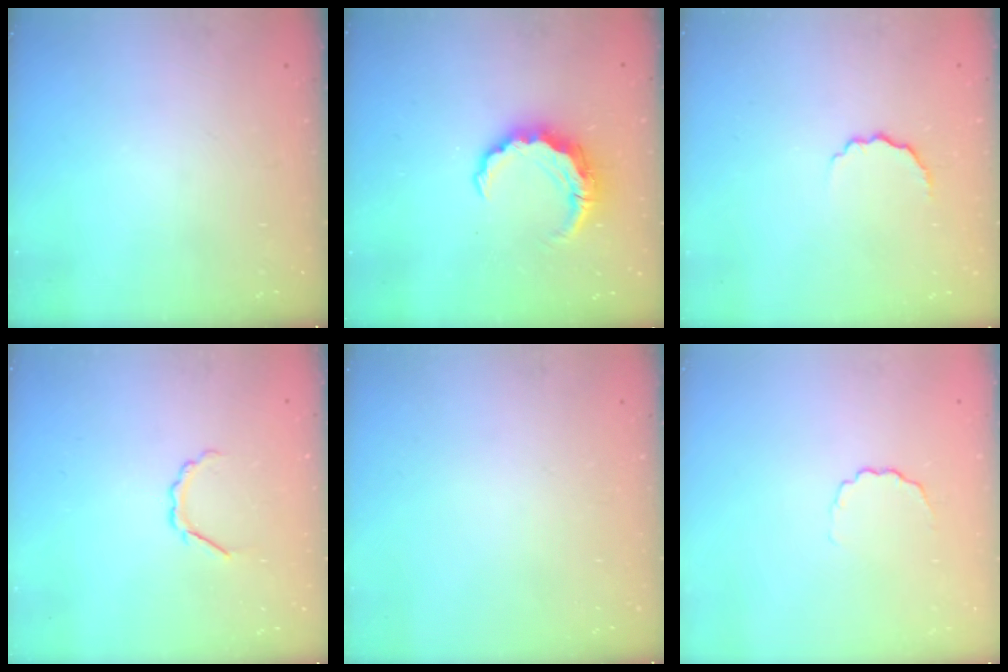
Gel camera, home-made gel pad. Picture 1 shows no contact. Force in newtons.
{"total": 8.0, "press": 8.0, "slide": 1.0}
{"total": 4.4, "press": 4.3, "slide": 1.2}
{"total": 3.1, "press": 3.0, "slide": 0.9}
{"total": 0.0}
{"total": 3.4, "press": 3.2, "slide": 1.1}